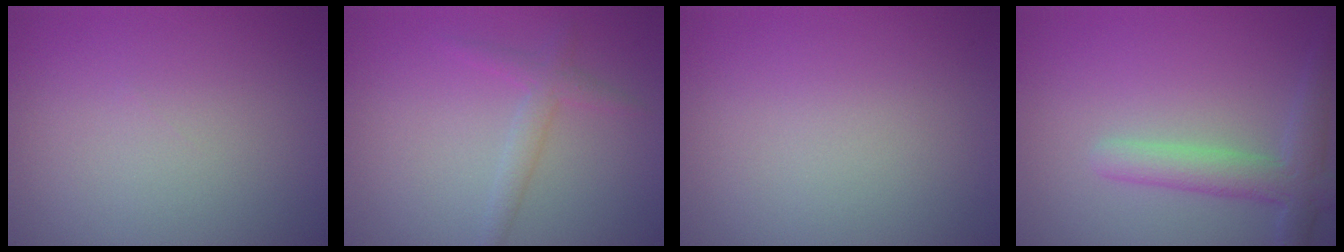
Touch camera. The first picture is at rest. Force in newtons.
{"total": 1.8, "press": 1.8, "slide": 0.0}
{"total": 0.0}
{"total": 3.5, "press": 3.5, "slide": 0.1}